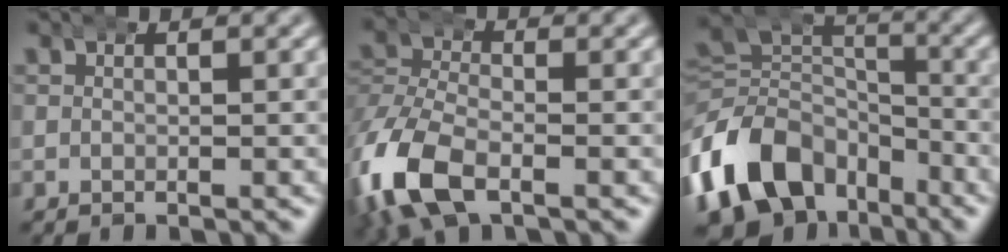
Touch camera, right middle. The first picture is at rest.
{"total": 6.5, "force": [-2.8, 4.1, 4.2], "torque": [-0.119, -0.022, -0.039]}
{"total": 11.1, "force": [-4.0, 8.7, 5.7], "torque": [-0.111, -0.045, -0.061]}